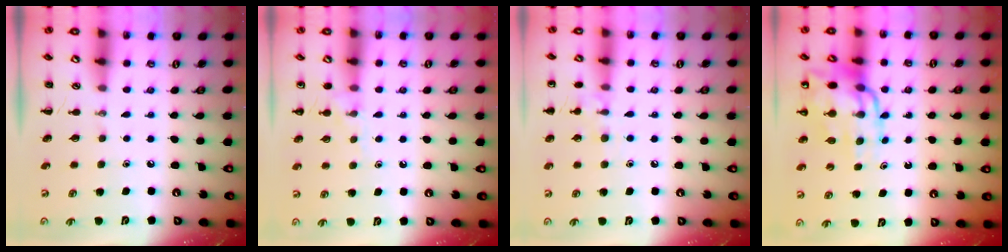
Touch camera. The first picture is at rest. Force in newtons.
{"total": 7.9, "press": 7.7, "slide": 1.8}
{"total": 8.0, "press": 7.7, "slide": 2.1}
{"total": 13.2, "press": 12.7, "slide": 3.6}